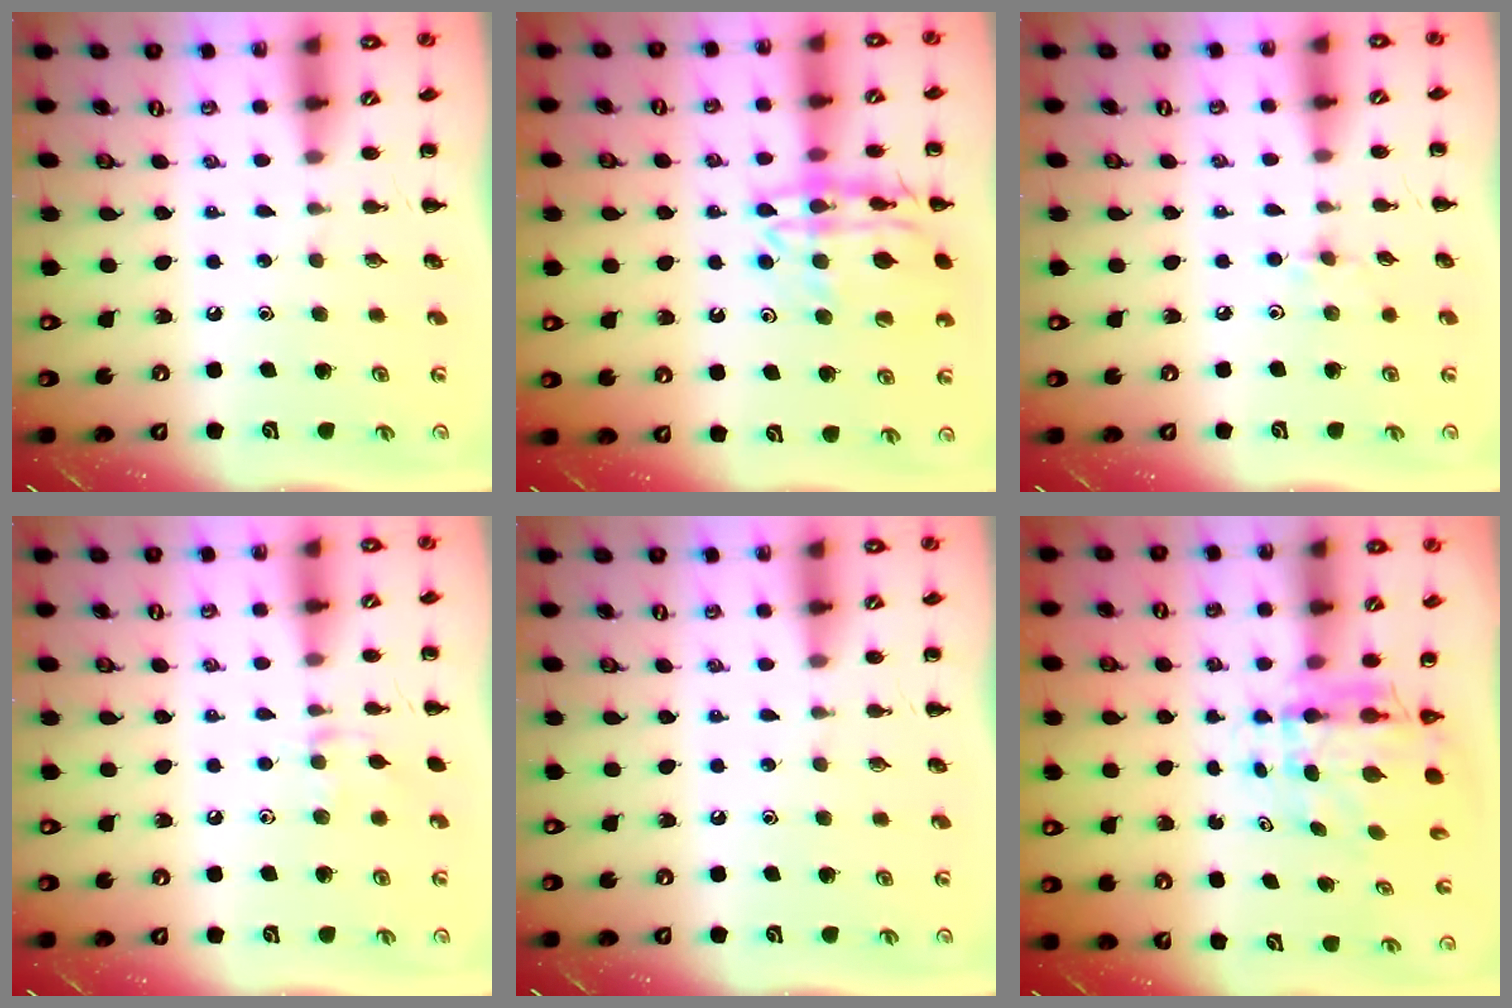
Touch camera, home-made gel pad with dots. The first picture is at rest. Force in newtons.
{"total": 17.7, "press": 17.6, "slide": 2.0}
{"total": 4.6, "press": 4.2, "slide": 1.7}
{"total": 4.9, "press": 4.7, "slide": 1.3}
{"total": 0.0}
{"total": 5.8, "press": 5.6, "slide": 1.6}